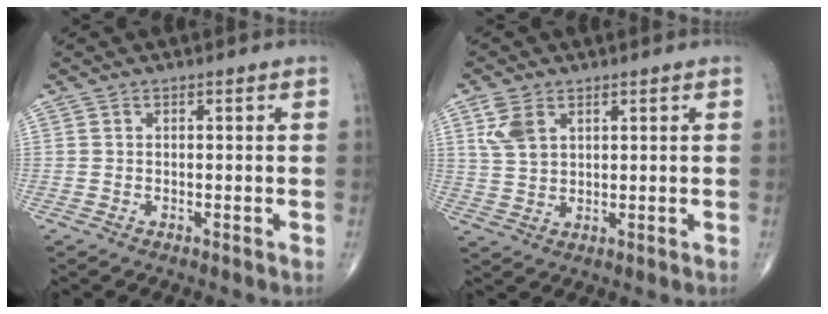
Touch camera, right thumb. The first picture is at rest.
{"total": 5.5, "force": [2.6, 3.3, 3.5], "torque": [-0.069, -0.003, 0.060]}